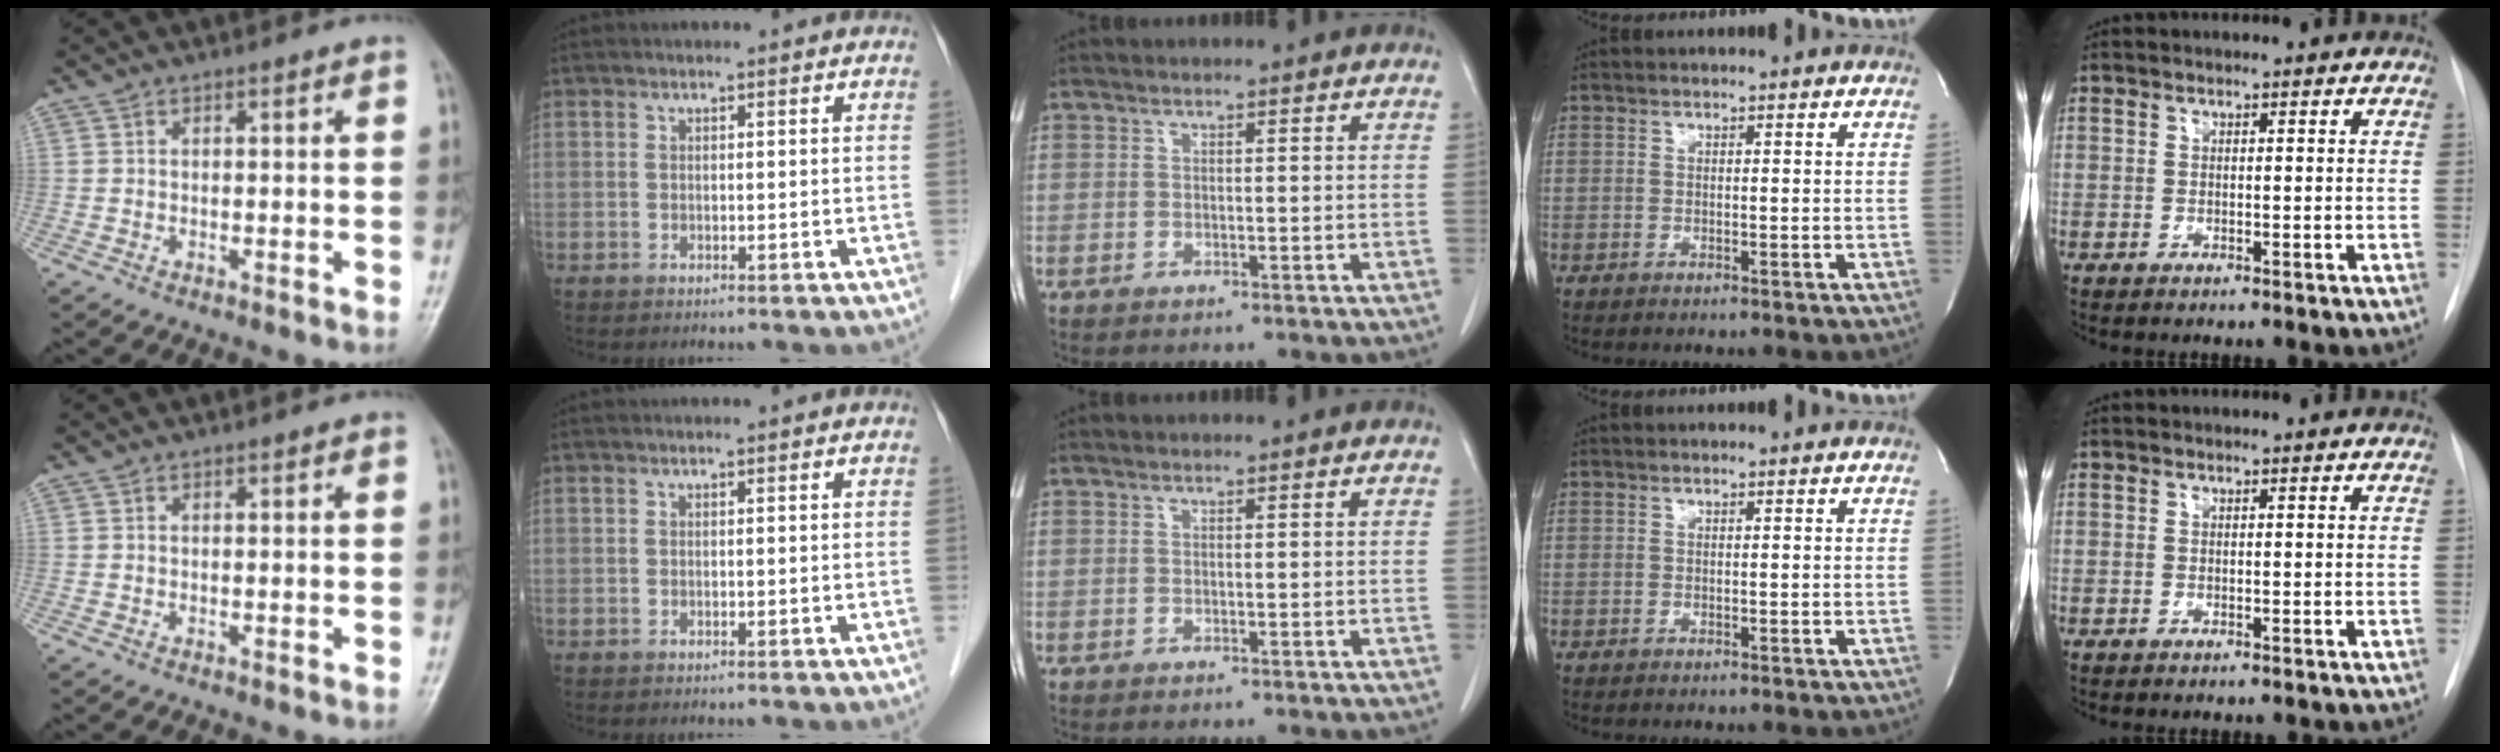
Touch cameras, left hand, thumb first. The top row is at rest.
{}